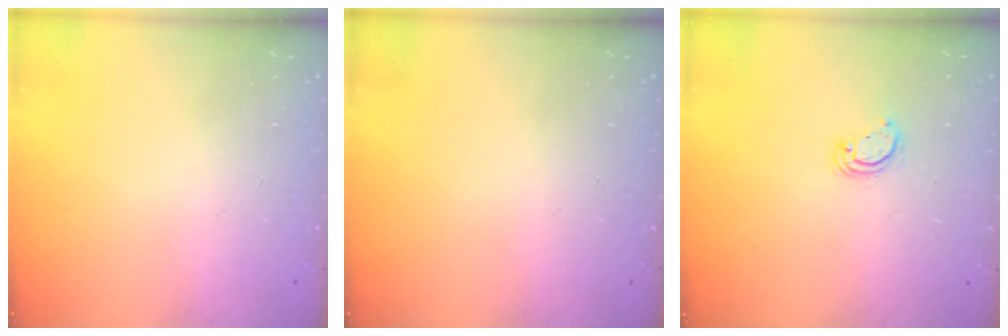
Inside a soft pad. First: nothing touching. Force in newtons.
{"total": 0.0}
{"total": 3.4, "press": 3.4, "slide": 0.2}